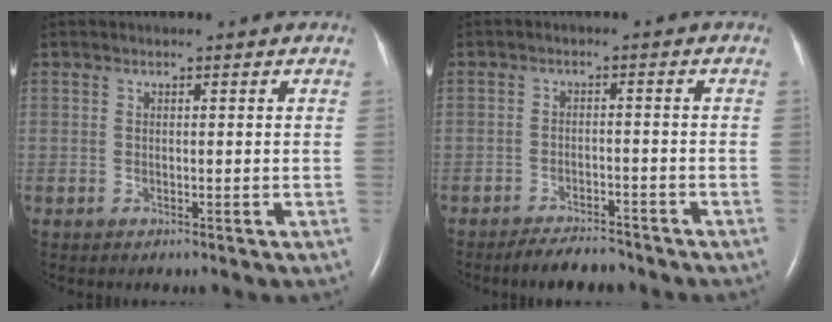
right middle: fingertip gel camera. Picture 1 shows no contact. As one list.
[{"total": 5.0, "force": [-4.5, 1.2, 1.5], "torque": [-0.028, -0.009, -0.074]}]